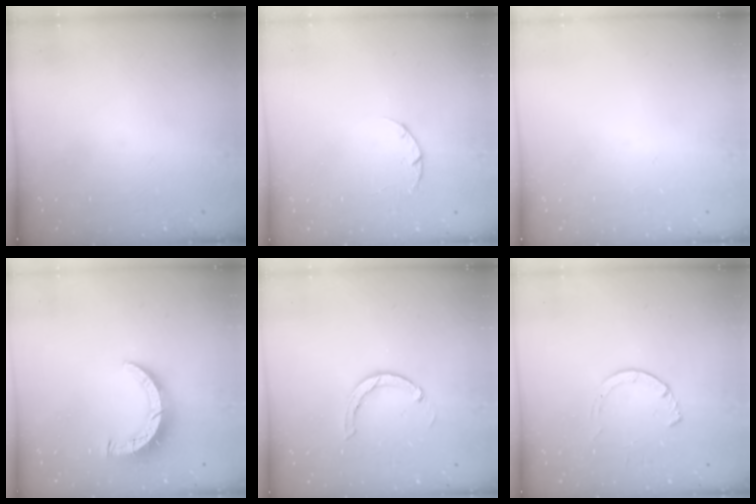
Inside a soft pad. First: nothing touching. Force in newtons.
{"total": 2.0, "press": 1.9, "slide": 0.4}
{"total": 0.0}
{"total": 7.8, "press": 7.8, "slide": 0.6}
{"total": 3.0, "press": 3.0, "slide": 0.1}
{"total": 3.6, "press": 3.6, "slide": 0.5}